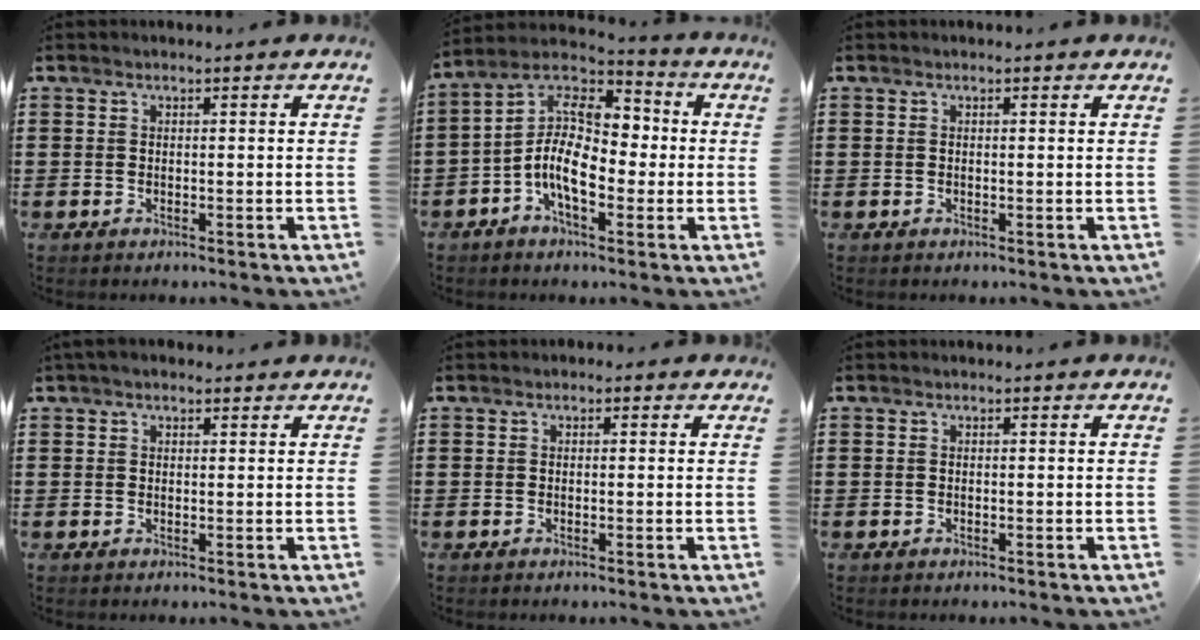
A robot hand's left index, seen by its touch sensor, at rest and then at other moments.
{"total": 11.4, "force": [-1.1, 6.2, 9.5], "torque": [-0.216, -0.010, -0.032]}
{"total": 0.0}
{"total": 1.6, "force": [1.1, 0.8, 0.8], "torque": [-0.018, 0.007, 0.021]}
{"total": 0.7, "force": [-0.2, 0.6, 0.3], "torque": [-0.008, 0.003, -0.006]}
{"total": 0.0}